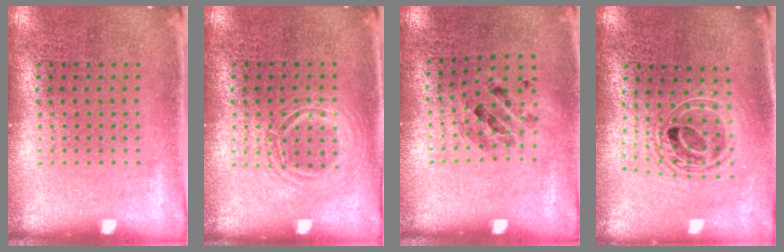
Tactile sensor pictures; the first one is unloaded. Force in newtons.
{"total": 1.2, "press": 1.2, "slide": 0.1}
{"total": 0.8, "press": 0.8, "slide": 0.1}
{"total": 2.0, "press": 1.5, "slide": 1.3}